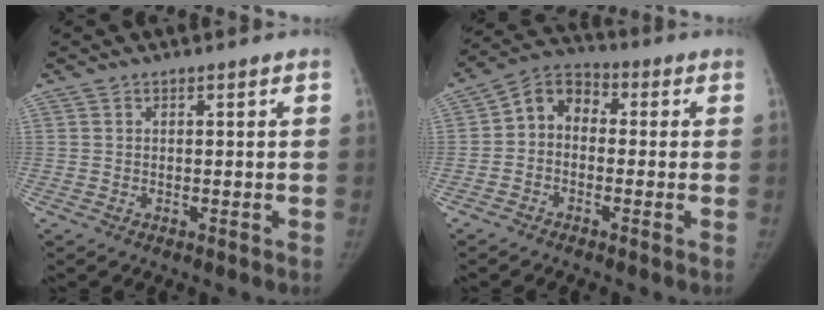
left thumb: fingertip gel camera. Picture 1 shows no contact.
{"total": 7.1, "force": [-0.6, 5.5, 4.4], "torque": [-0.054, 0.025, -0.035]}